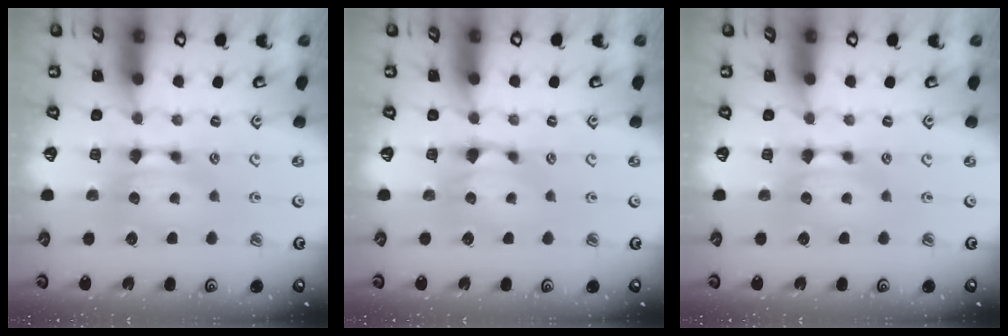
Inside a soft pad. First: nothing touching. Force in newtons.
{"total": 1.4, "press": 0.9, "slide": 1.0}
{"total": 0.0}